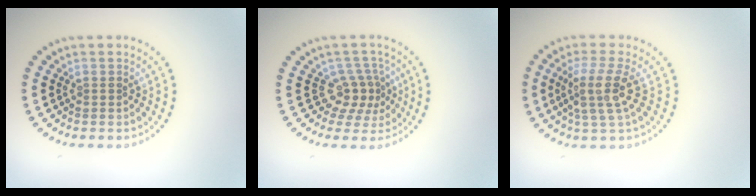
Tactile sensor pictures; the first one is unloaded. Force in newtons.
{"total": 2.9, "press": 2.2, "slide": 2.0}
{"total": 3.7, "press": 2.7, "slide": 2.5}